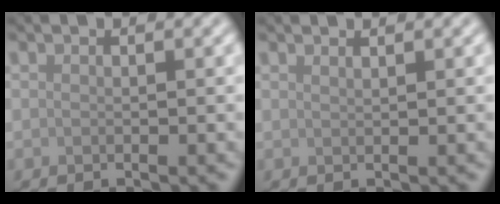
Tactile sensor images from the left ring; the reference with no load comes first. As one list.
[{"total": 0.9, "force": [0.8, 0.2, 0.3], "torque": [0.003, -0.002, 0.008]}]